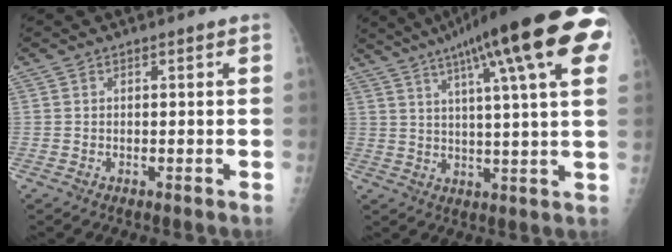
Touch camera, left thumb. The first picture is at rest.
{"total": 24.1, "force": [11.6, 4.0, 20.7], "torque": [-0.302, 0.005, 0.155]}